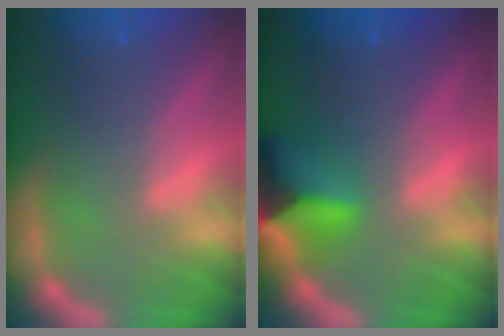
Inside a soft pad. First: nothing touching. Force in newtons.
{"total": 6.9}